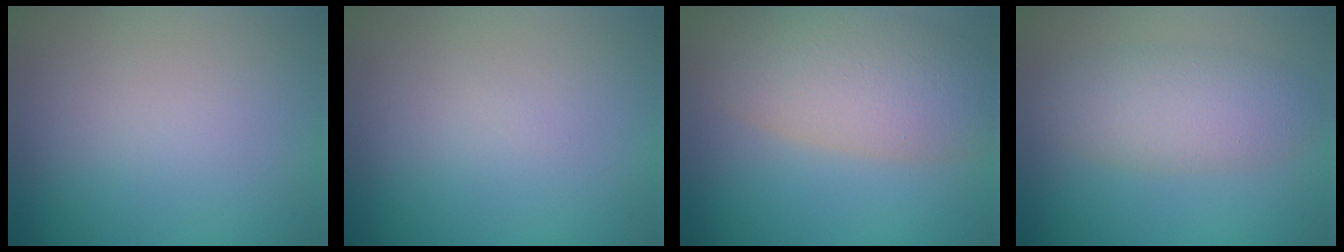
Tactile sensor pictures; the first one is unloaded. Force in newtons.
{"total": 0.0}
{"total": 7.4, "press": 7.4, "slide": 0.7}
{"total": 4.0, "press": 4.0, "slide": 0.1}